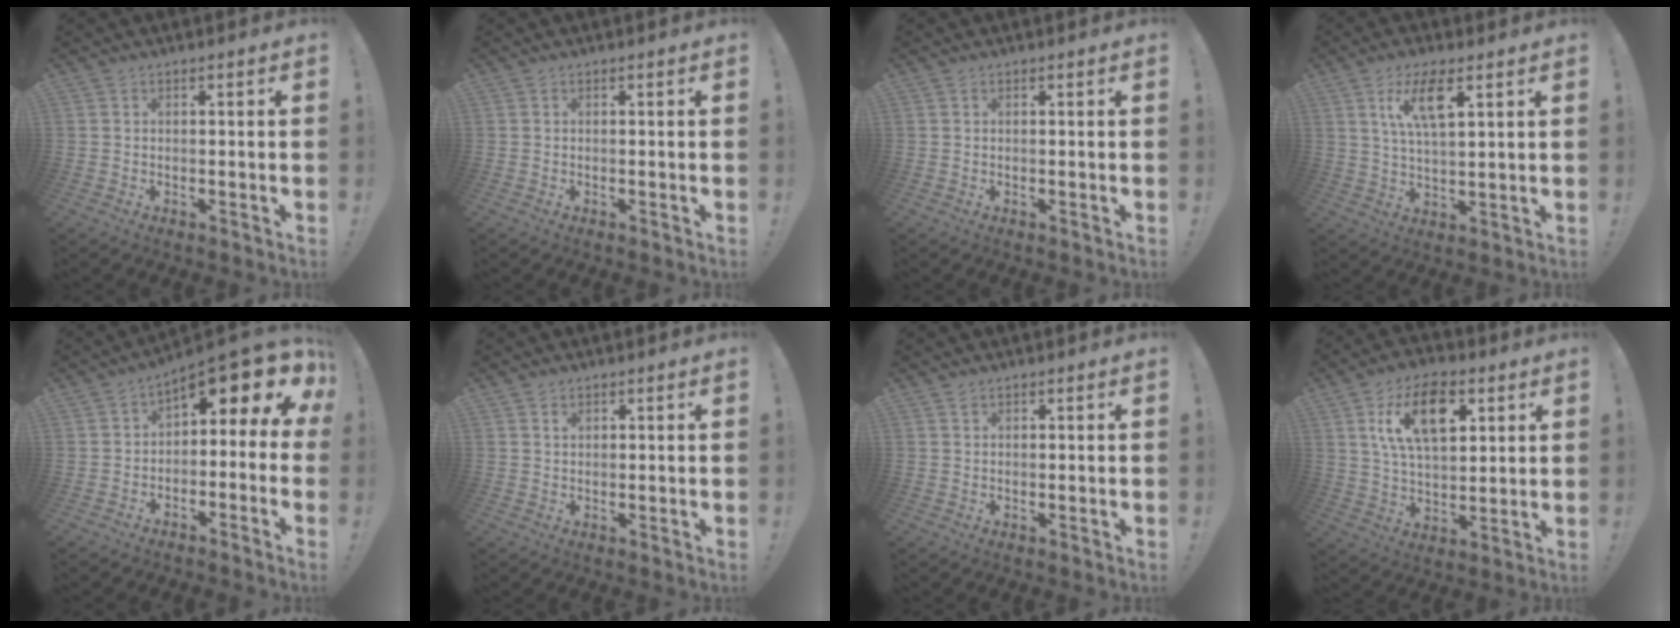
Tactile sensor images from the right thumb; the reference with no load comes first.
{"total": 0.0}
{"total": 0.0}
{"total": 10.0, "force": [5.0, 3.3, 8.1], "torque": [-0.149, -0.006, 0.087]}
{"total": 8.5, "force": [3.7, 3.3, 6.9], "torque": [-0.083, -0.042, 0.052]}
{"total": 1.0, "force": [0.9, 0.5, 0.4], "torque": [0.008, -0.007, 0.014]}
{"total": 0.9, "force": [0.8, 0.2, 0.3], "torque": [0.001, -0.003, 0.015]}
{"total": 16.1, "force": [7.0, 9.3, 11.1], "torque": [-0.170, -0.014, 0.125]}